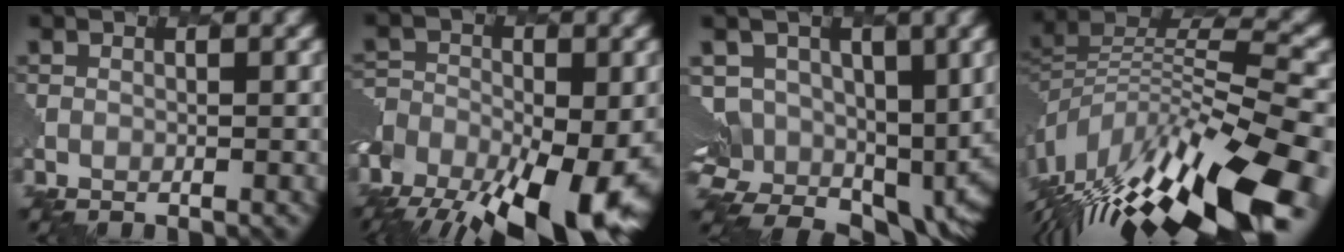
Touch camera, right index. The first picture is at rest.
{"total": 17.9, "force": [-10.7, 9.3, 11.0], "torque": [-0.198, -0.050, -0.134]}
{"total": 8.5, "force": [1.3, 6.5, 5.3], "torque": [-0.099, -0.010, 0.031]}
{"total": 15.2, "force": [-8.4, 4.1, 12.0], "torque": [-0.242, 0.014, -0.146]}